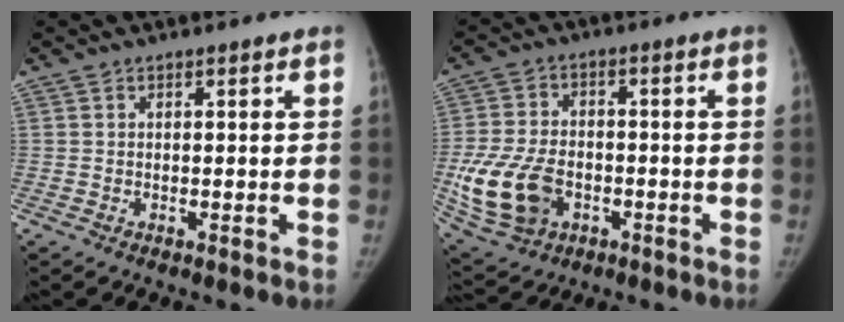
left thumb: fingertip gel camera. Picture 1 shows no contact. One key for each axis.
{"total": 14.1, "fx": -3.7, "fy": 9.8, "fz": 9.5, "tx": -0.189, "ty": 0.007, "tz": -0.059}